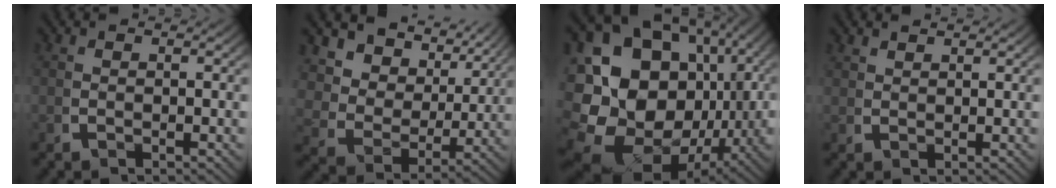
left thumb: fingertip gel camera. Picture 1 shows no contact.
{"total": 10.1, "force": [4.0, 6.9, 6.2], "torque": [-0.131, 0.000, 0.059]}
{"total": 23.6, "force": [-0.8, 18.3, 14.9], "torque": [-0.330, -0.069, 0.003]}
{"total": 1.6, "force": [1.6, -0.1, -0.1], "torque": [0.005, 0.002, 0.038]}